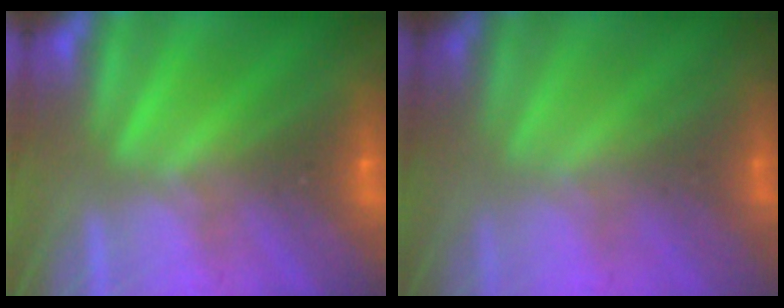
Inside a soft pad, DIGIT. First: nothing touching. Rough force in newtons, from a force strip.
{"total": 1.6}